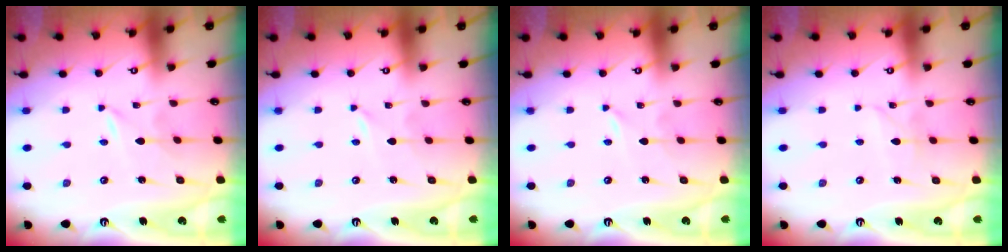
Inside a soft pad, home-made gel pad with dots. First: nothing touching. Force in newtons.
{"total": 0.0}
{"total": 0.0}
{"total": 2.6, "press": 2.5, "slide": 0.3}